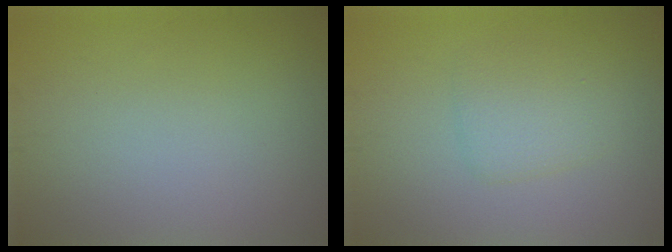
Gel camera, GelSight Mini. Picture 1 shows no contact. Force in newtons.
{"total": 2.3, "press": 2.3, "slide": 0.1}